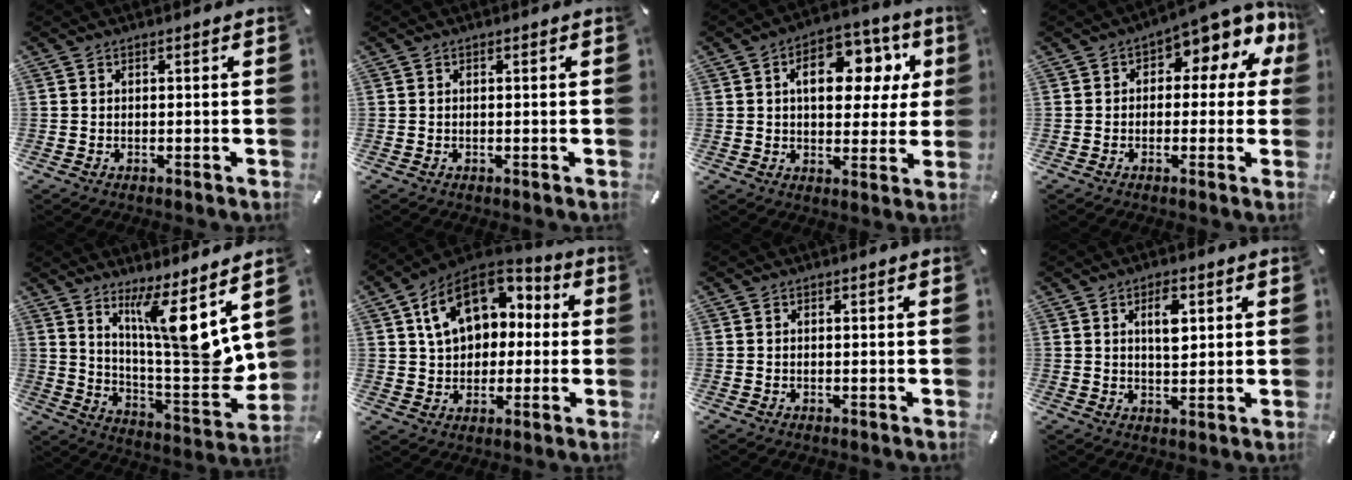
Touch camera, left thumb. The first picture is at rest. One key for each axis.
{"total": 0.0}
{"total": 13.7, "fx": 4.1, "fy": 9.1, "fz": 9.5, "tx": -0.130, "ty": -0.008, "tz": 0.067}
{"total": 7.0, "fx": 2.9, "fy": 4.0, "fz": 4.9, "tx": -0.065, "ty": -0.027, "tz": 0.046}
{"total": 14.2, "fx": 8.3, "fy": 1.9, "fz": 11.4, "tx": -0.167, "ty": -0.081, "tz": 0.133}
{"total": 14.8, "fx": 4.5, "fy": 11.7, "fz": 7.8, "tx": -0.142, "ty": -0.005, "tz": 0.088}
{"total": 0.0}
{"total": 5.3, "fx": 1.8, "fy": 2.7, "fz": 4.2, "tx": -0.061, "ty": -0.006, "tz": 0.023}